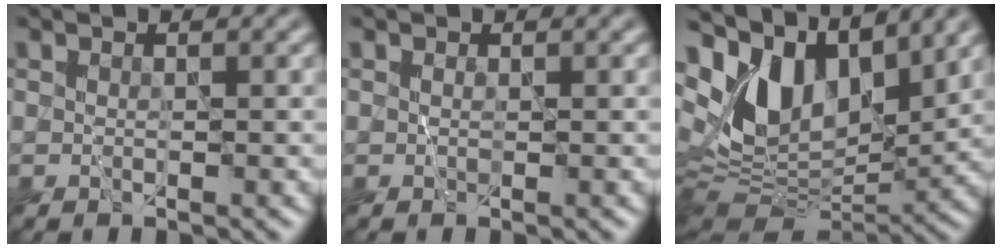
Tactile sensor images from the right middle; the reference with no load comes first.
{"total": 0.0}
{"total": 9.5, "force": [4.6, 5.5, 6.2], "torque": [-0.119, -0.002, 0.087]}